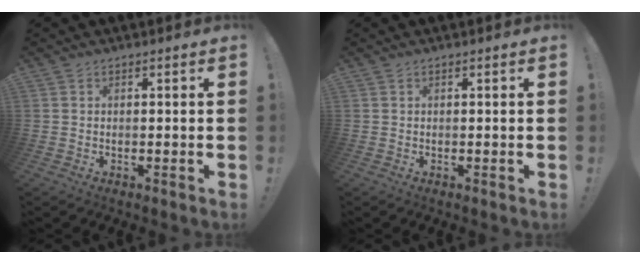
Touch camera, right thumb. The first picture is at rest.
{"total": 0.0}